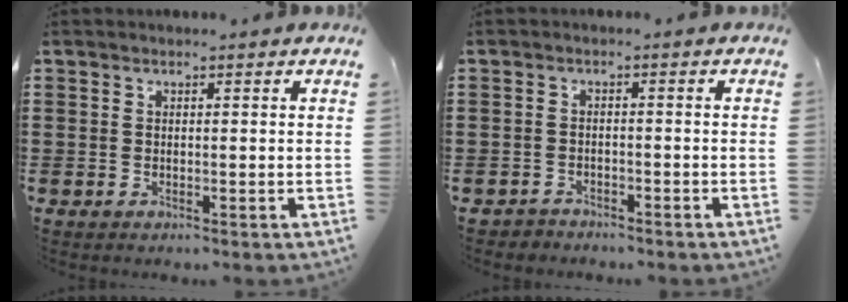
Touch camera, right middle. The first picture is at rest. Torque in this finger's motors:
{"motor_torque": [-0.27, 0.14, -0.04, -0.02]}